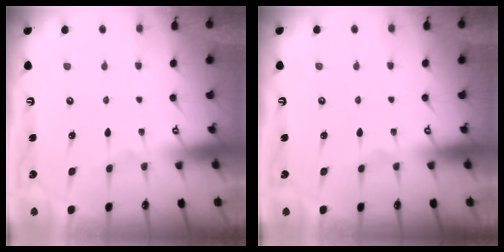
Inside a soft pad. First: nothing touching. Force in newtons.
{"total": 0.0}